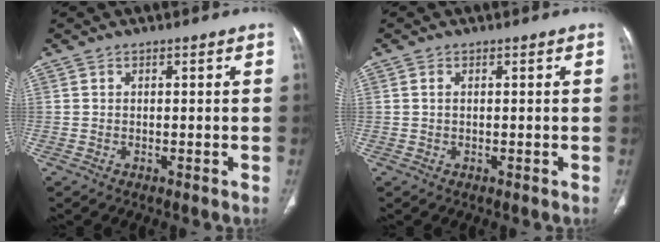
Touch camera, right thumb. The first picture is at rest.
{"total": 0.7, "force": [0.2, 0.3, 0.5], "torque": [-0.014, 0.005, 0.004]}